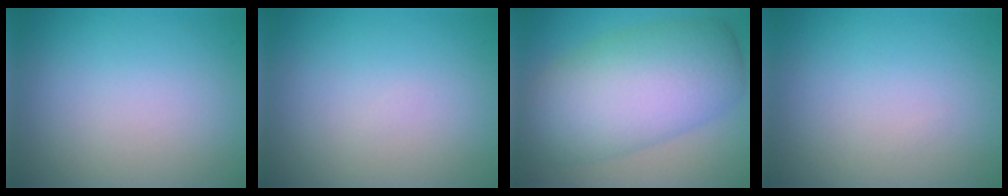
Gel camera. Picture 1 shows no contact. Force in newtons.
{"total": 0.0}
{"total": 10.0, "press": 10.0, "slide": 0.2}
{"total": 0.0}